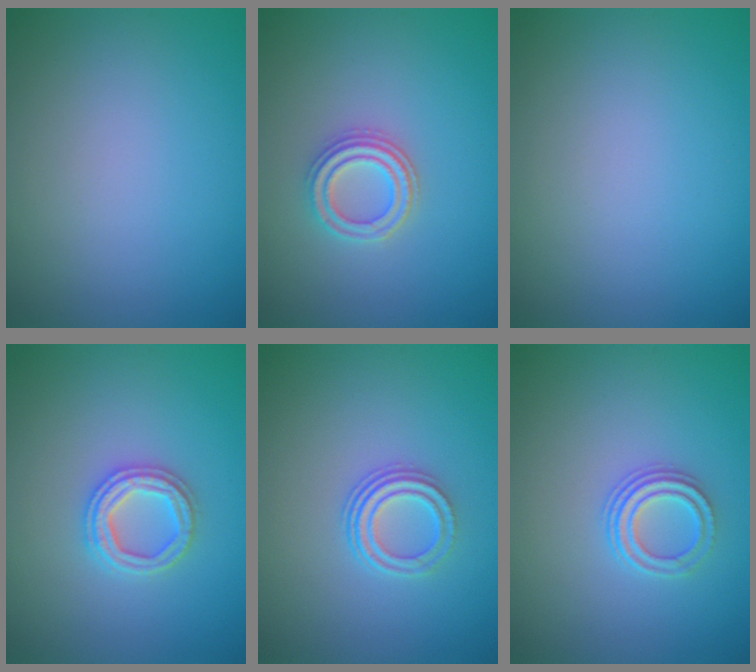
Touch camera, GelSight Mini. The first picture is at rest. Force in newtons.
{"total": 2.7, "press": 2.6, "slide": 1.0}
{"total": 0.0}
{"total": 3.3, "press": 3.2, "slide": 0.6}
{"total": 2.9, "press": 2.2, "slide": 1.9}
{"total": 2.5, "press": 2.1, "slide": 1.4}